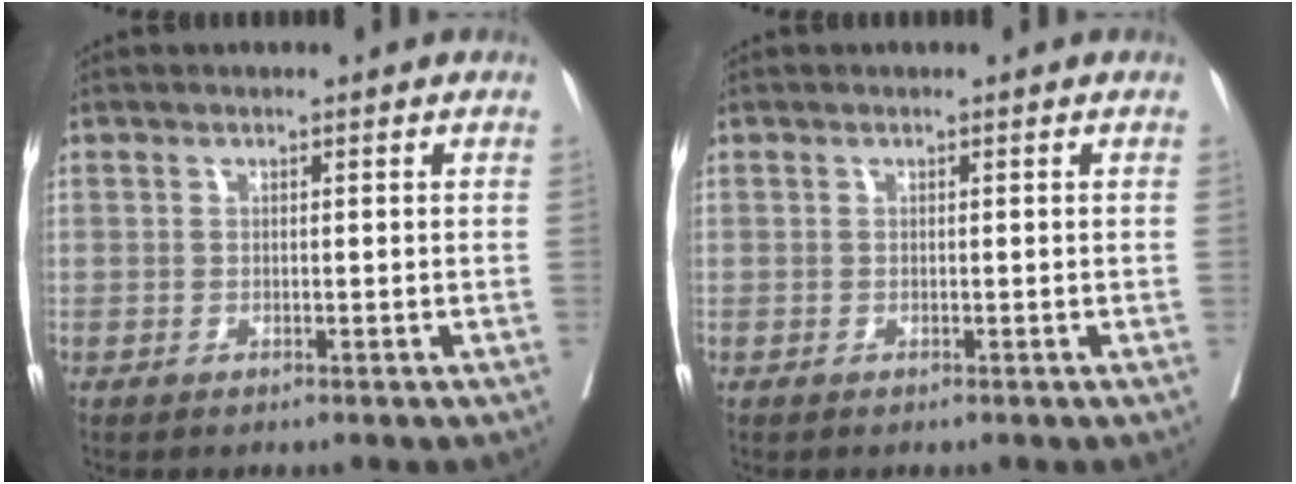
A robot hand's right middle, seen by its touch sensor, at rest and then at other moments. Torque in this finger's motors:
{"motor_torque": [0.87, -1.26, -0.79, -0.21]}